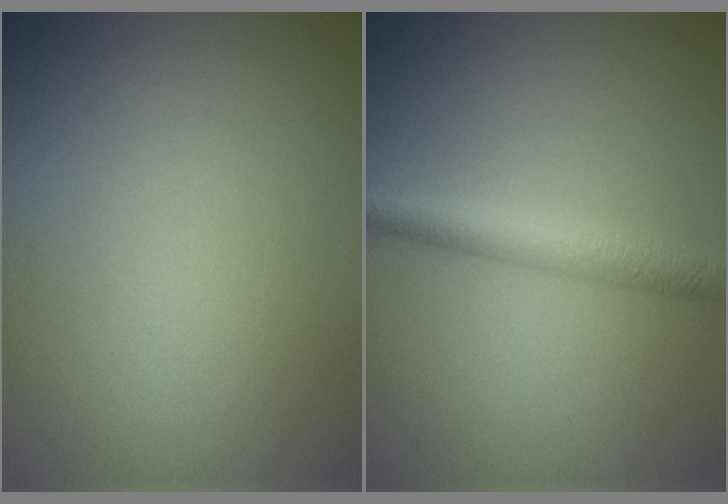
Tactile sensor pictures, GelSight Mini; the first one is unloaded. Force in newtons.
{"total": 2.9, "press": 2.9, "slide": 0.0}